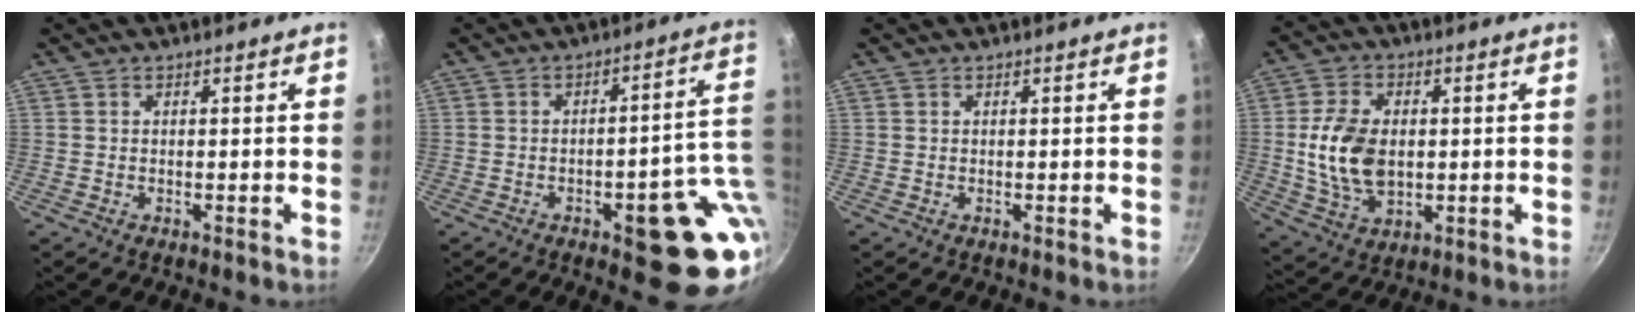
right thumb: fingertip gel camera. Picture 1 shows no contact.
{"total": 14.7, "force": [-2.9, 5.3, 13.4], "torque": [-0.112, 0.018, -0.033]}
{"total": 0.0}
{"total": 12.1, "force": [0.2, 8.0, 9.1], "torque": [-0.160, -0.003, 0.009]}